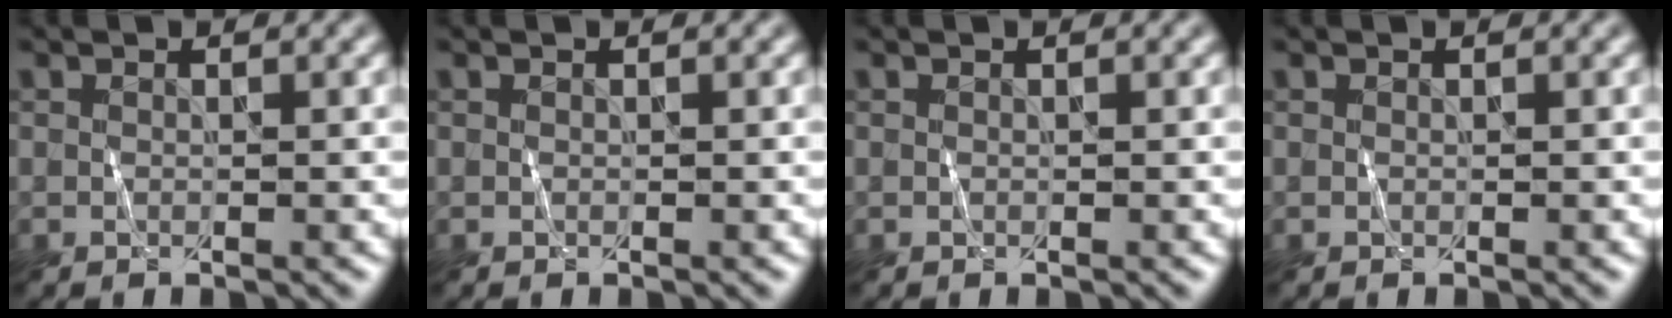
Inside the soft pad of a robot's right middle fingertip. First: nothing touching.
{"total": 0.0}
{"total": 0.0}
{"total": 0.0}